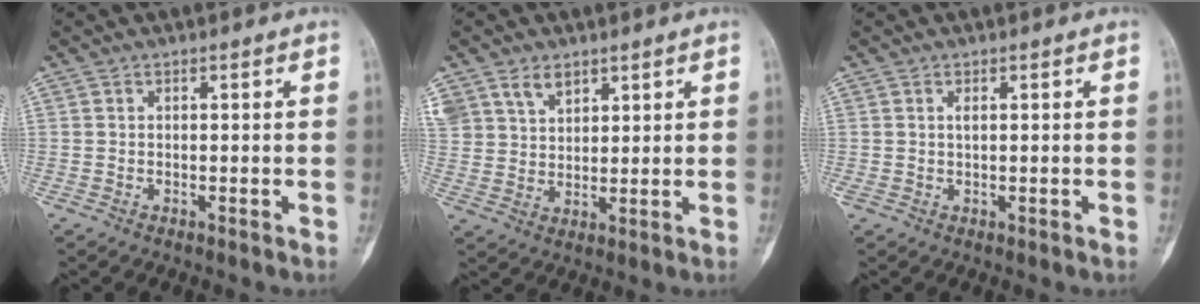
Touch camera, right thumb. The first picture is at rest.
{"total": 7.3, "force": [4.6, 4.9, 2.8], "torque": [-0.033, -0.011, 0.095]}
{"total": 1.2, "force": [0.3, 0.6, 1.0], "torque": [-0.024, 0.005, 0.005]}